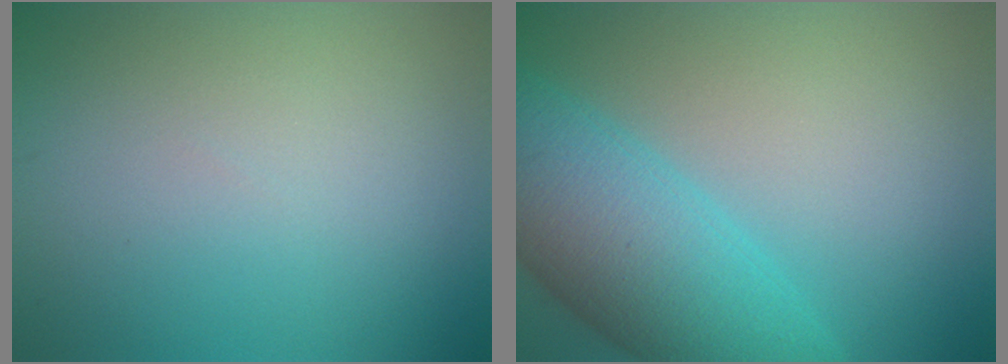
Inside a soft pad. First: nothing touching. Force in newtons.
{"total": 9.4, "press": 9.4, "slide": 0.3}